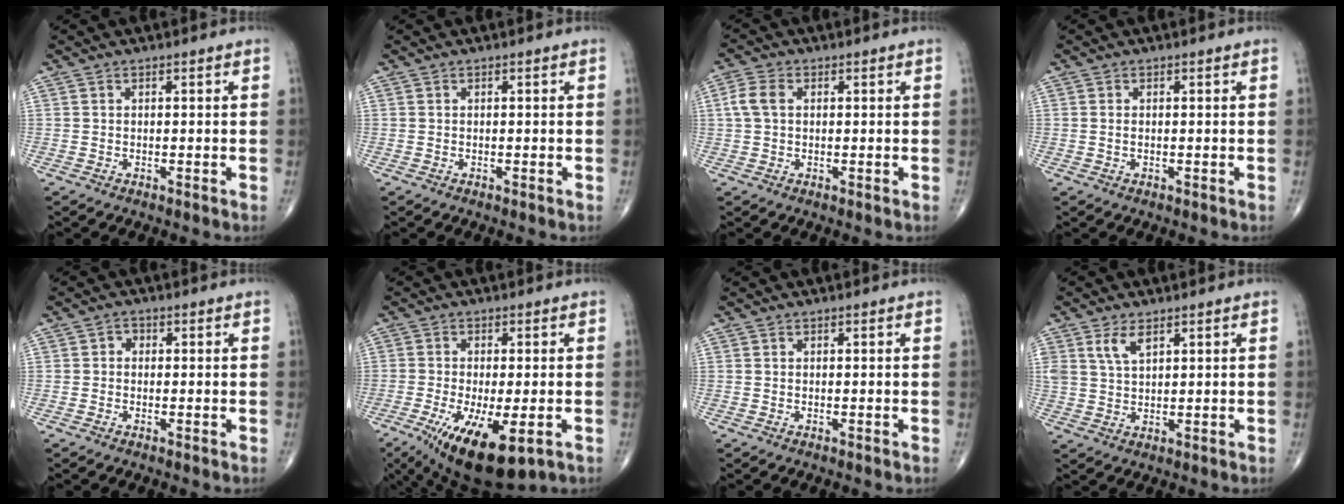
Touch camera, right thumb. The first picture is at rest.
{"total": 0.0}
{"total": 4.2, "force": [0.7, 2.8, 3.0], "torque": [-0.074, 0.012, 0.011]}
{"total": 0.7, "force": [0.0, 0.3, 0.6], "torque": [-0.015, 0.001, 0.002]}
{"total": 1.4, "force": [0.0, 1.2, 0.6], "torque": [0.002, 0.005, -0.007]}
{"total": 13.7, "force": [-5.8, 4.7, 11.6], "torque": [-0.207, -0.021, -0.082]}
{"total": 0.0}
{"total": 4.2, "force": [2.3, 2.0, 2.8], "torque": [-0.052, -0.009, 0.050]}